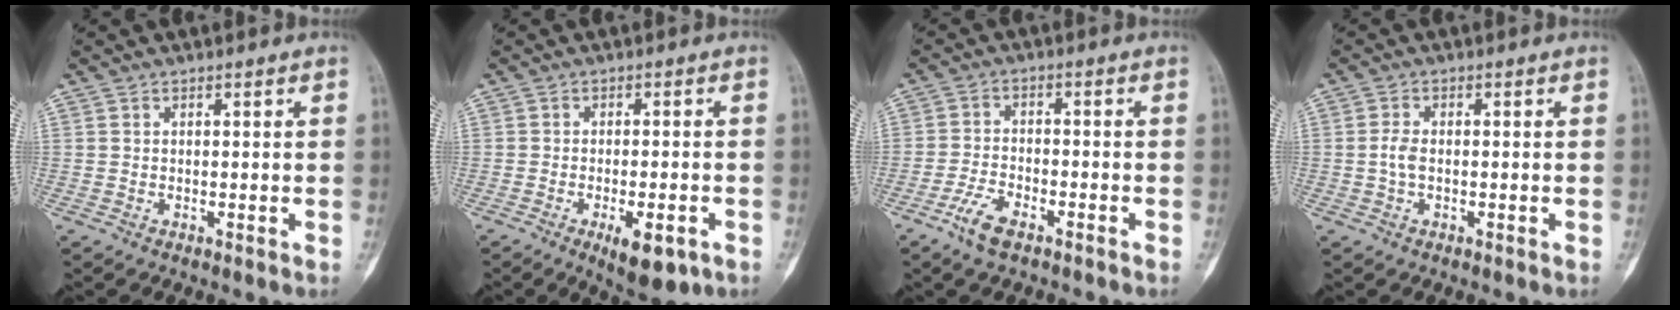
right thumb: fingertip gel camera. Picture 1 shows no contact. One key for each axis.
{"total": 7.8, "fx": -3.6, "fy": 2.8, "fz": 6.4, "tx": -0.089, "ty": 0.006, "tz": -0.040}
{"total": 5.5, "fx": -3.7, "fy": 2.0, "fz": 3.6, "tx": -0.079, "ty": 0.017, "tz": -0.068}
{"total": 2.2, "fx": -0.3, "fy": 1.4, "fz": 1.8, "tx": -0.032, "ty": 0.006, "tz": -0.009}